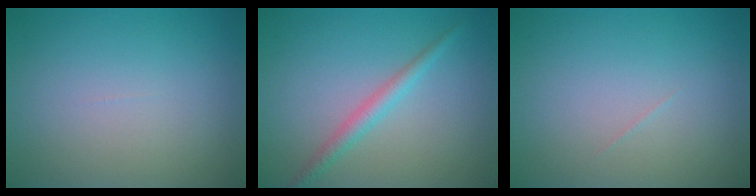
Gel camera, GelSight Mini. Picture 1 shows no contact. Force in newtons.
{"total": 2.0, "press": 2.0, "slide": 0.1}
{"total": 0.0}